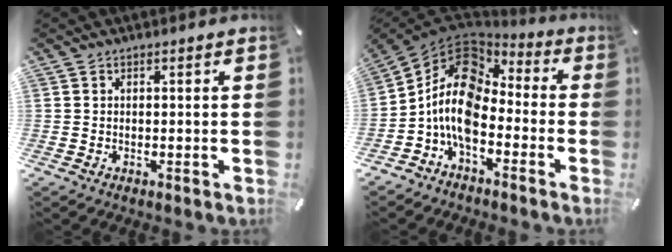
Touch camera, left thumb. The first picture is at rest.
{"total": 13.8, "force": [-3.6, 9.2, 9.7], "torque": [-0.216, 0.023, -0.073]}